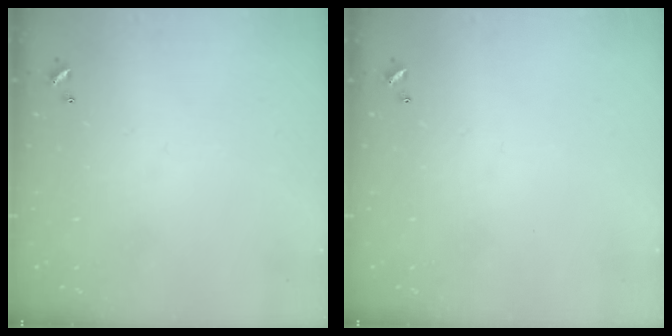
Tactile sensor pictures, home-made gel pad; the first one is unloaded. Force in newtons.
{"total": 0.0}